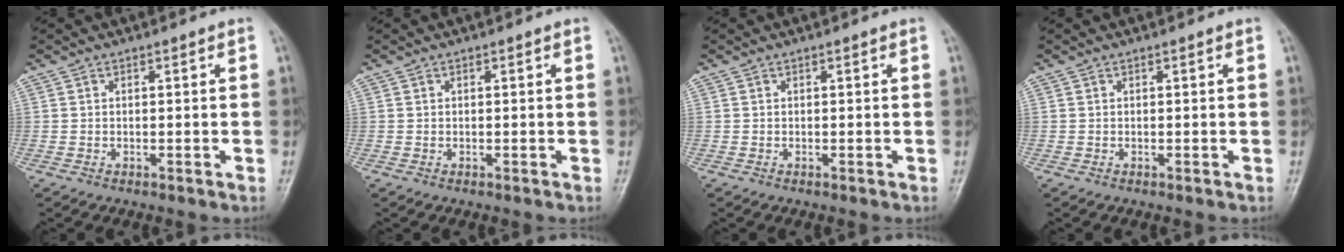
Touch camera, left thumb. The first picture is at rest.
{"total": 0.0}
{"total": 0.0}
{"total": 0.0}